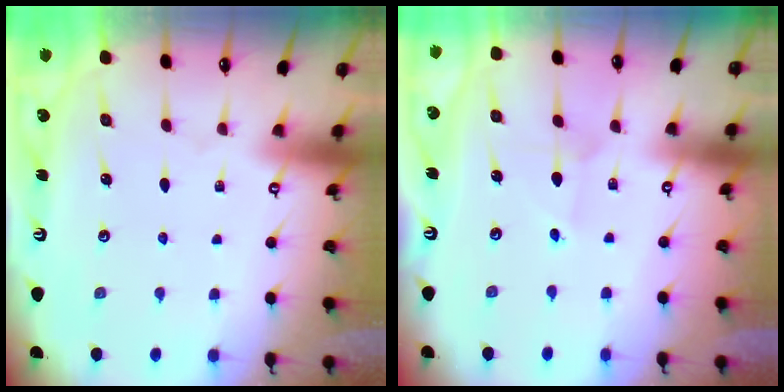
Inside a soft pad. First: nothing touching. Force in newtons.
{"total": 2.7, "press": 2.7, "slide": 0.2}